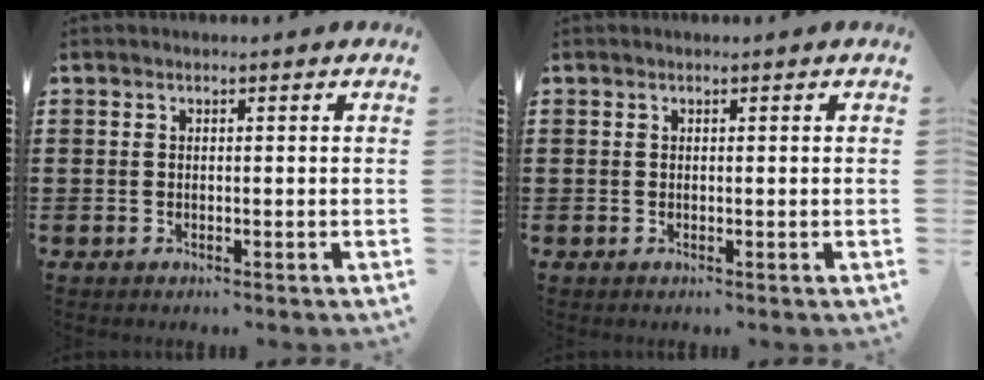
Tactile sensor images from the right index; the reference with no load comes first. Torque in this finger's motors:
{"motor_torque": [0.10, -0.01, 0.00, 0.00]}